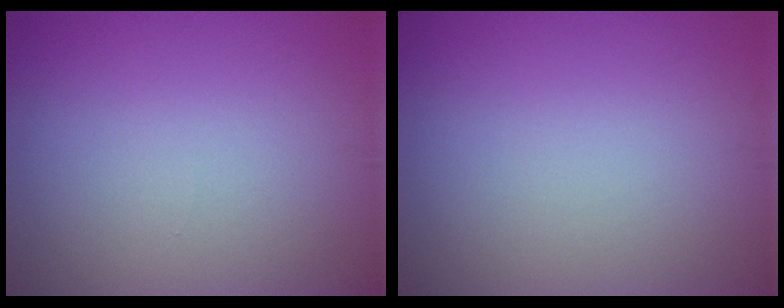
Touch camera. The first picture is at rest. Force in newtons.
{"total": 0.0}